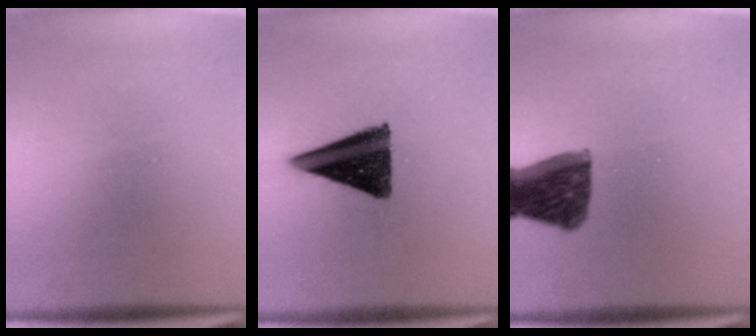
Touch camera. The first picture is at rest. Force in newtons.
{"total": 14.2}
{"total": 12.9}